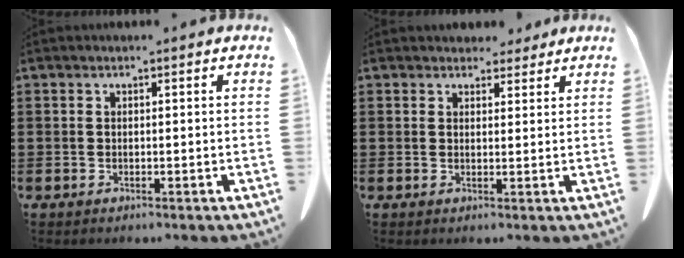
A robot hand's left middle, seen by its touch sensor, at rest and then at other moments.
{"total": 2.9, "force": [2.6, 1.2, 0.3], "torque": [-0.004, -0.003, 0.048]}